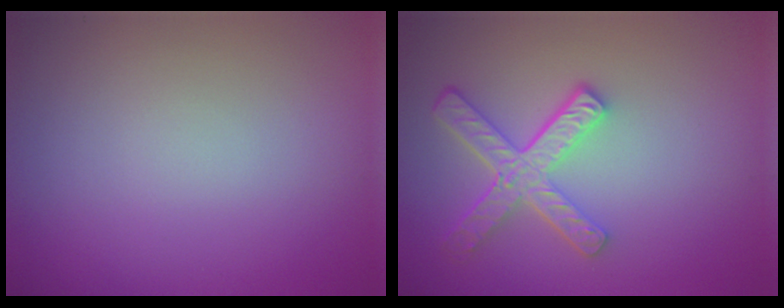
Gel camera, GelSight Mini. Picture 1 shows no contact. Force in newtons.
{"total": 4.8, "press": 3.6, "slide": 3.1}